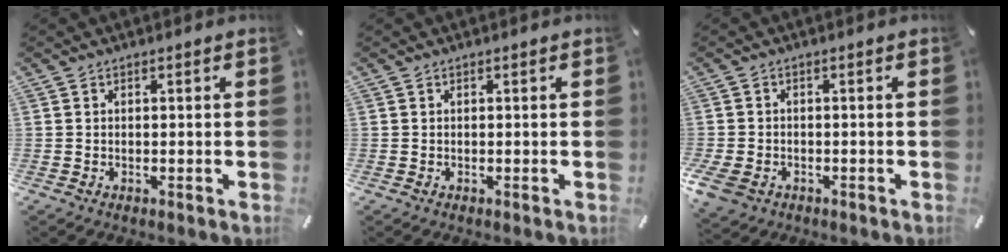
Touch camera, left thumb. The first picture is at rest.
{"total": 0.0}
{"total": 3.8, "force": [-1.9, 2.7, 1.8], "torque": [-0.056, 0.002, -0.042]}